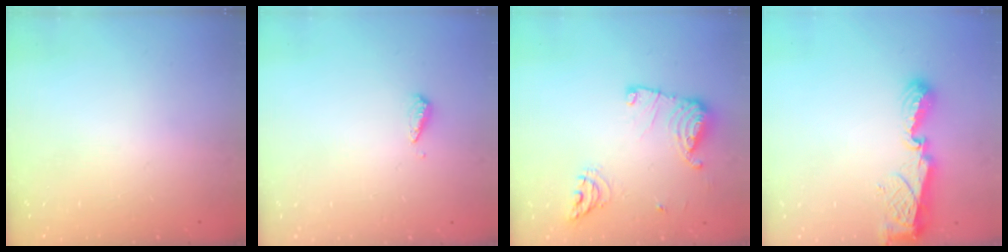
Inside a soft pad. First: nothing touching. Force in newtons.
{"total": 3.0, "press": 3.0, "slide": 0.2}
{"total": 13.5, "press": 13.4, "slide": 1.2}
{"total": 8.1, "press": 8.1, "slide": 0.9}